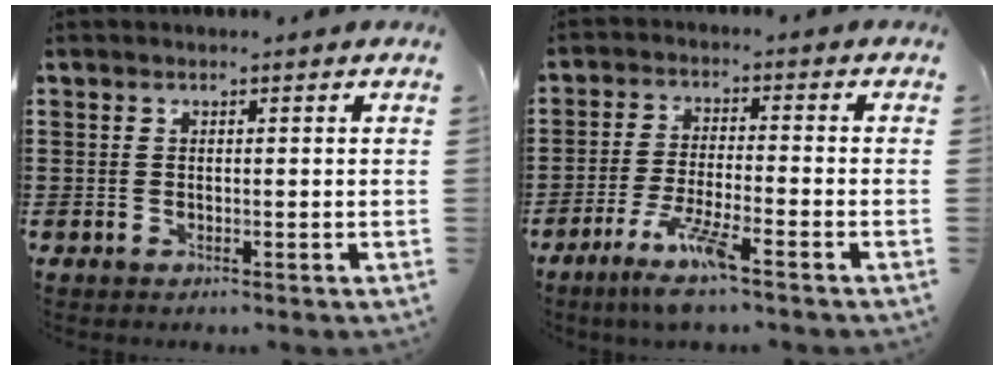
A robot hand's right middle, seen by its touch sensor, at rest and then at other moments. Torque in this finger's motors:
{"motor_torque": [1.46, -0.68, 0.65, 0.15]}